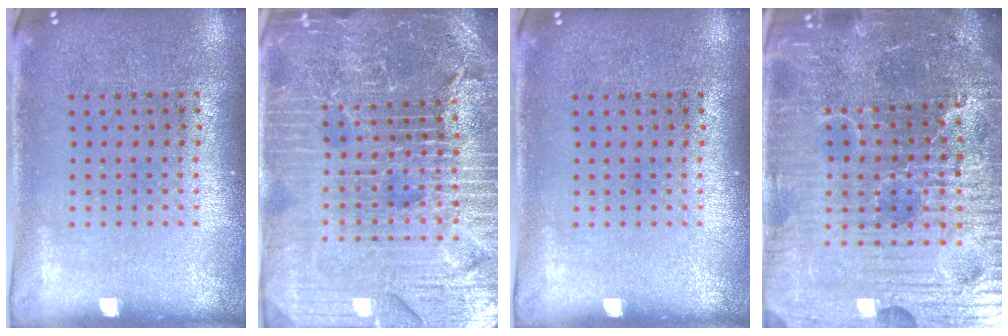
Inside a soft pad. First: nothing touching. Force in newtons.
{"total": 5.9, "press": 5.2, "slide": 2.7}
{"total": 0.0}
{"total": 7.1, "press": 6.3, "slide": 3.2}